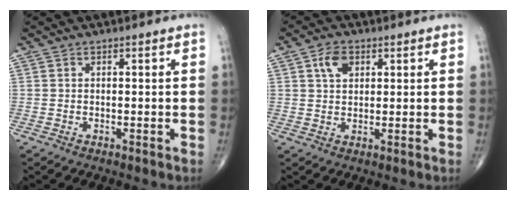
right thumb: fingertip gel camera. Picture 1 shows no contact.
{"total": 4.5, "force": [1.8, 3.0, 2.8], "torque": [-0.042, 0.000, 0.030]}